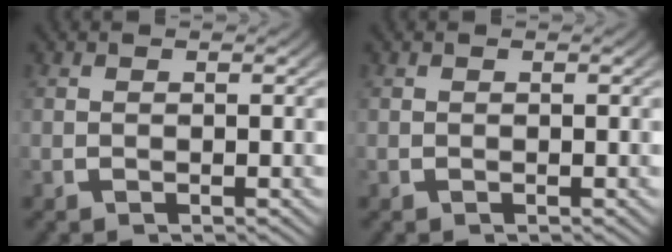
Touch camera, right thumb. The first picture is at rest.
{"total": 0.0}